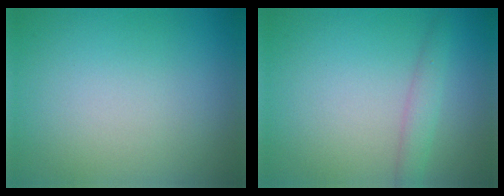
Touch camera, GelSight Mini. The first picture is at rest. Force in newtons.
{"total": 1.8, "press": 1.8, "slide": 0.0}